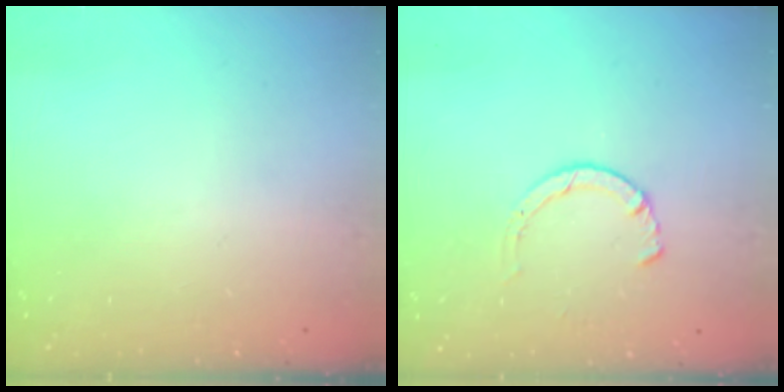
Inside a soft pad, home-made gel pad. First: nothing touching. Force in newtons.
{"total": 1.2, "press": 1.2, "slide": 0.3}